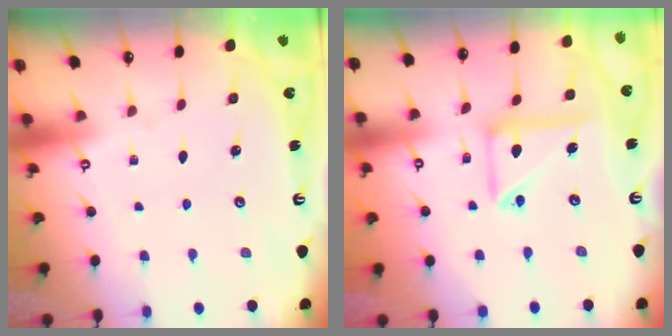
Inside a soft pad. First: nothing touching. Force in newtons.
{"total": 12.8, "press": 12.7, "slide": 1.2}